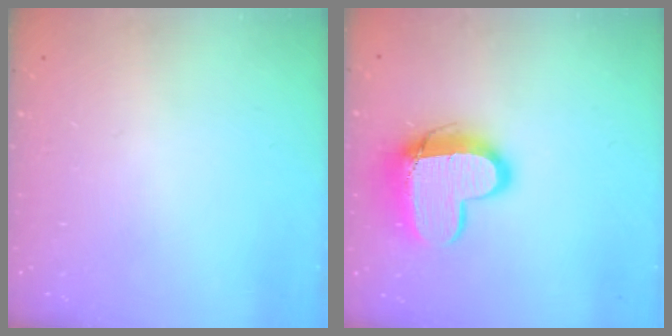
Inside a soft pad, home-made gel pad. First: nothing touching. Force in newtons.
{"total": 14.4, "press": 14.4, "slide": 1.0}